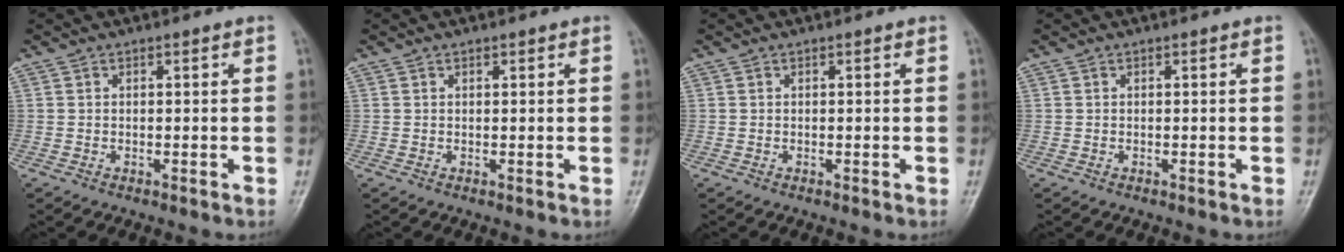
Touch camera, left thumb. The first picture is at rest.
{"total": 0.6, "force": [0.4, 0.2, 0.3], "torque": [-0.007, -0.003, 0.007]}
{"total": 0.0}
{"total": 0.0}